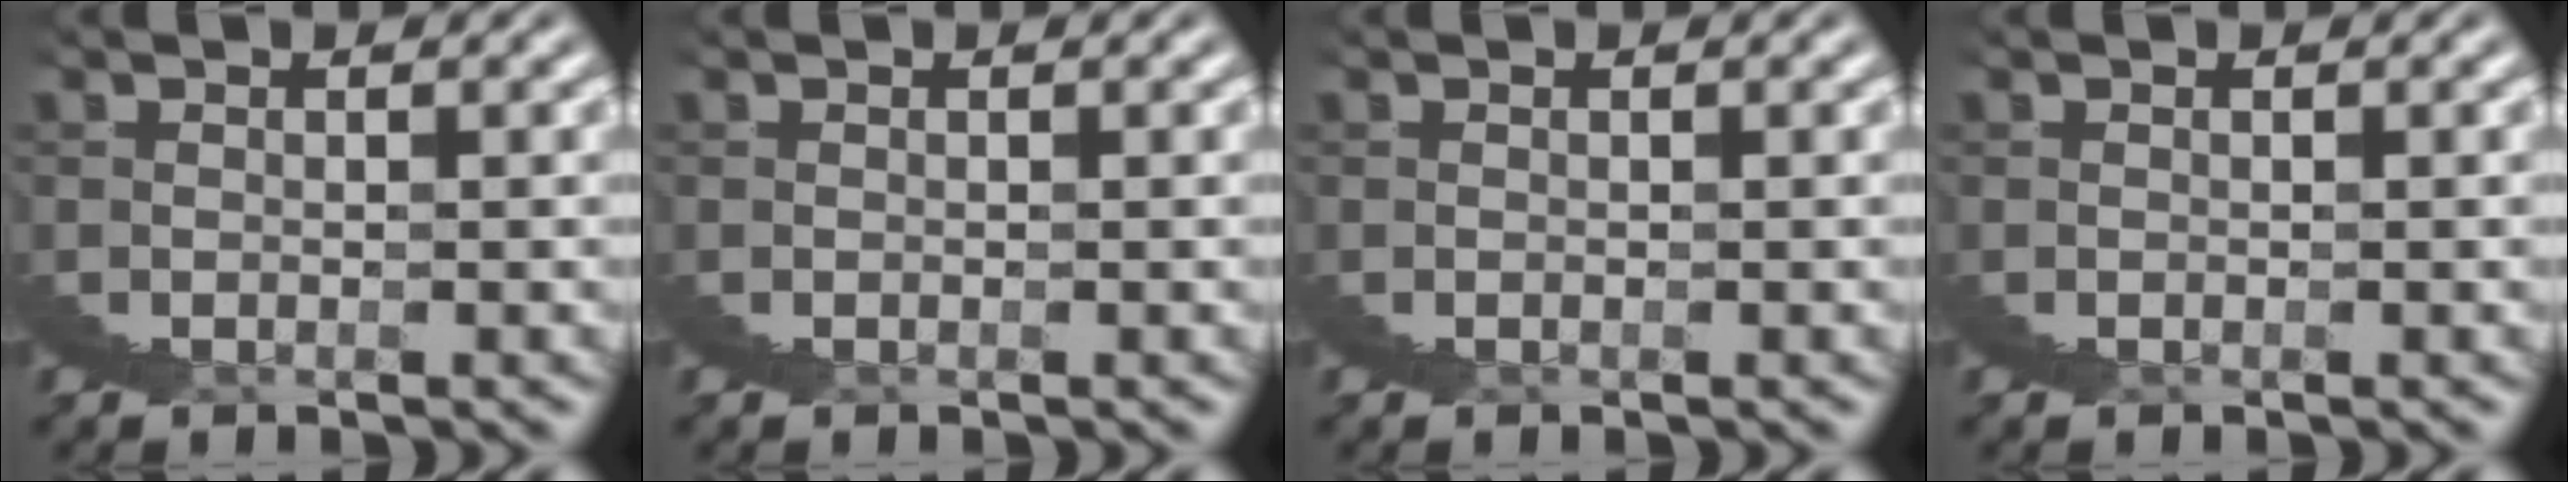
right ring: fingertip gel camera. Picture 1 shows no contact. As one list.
[{"total": 0.0}, {"total": 0.0}, {"total": 0.0}]